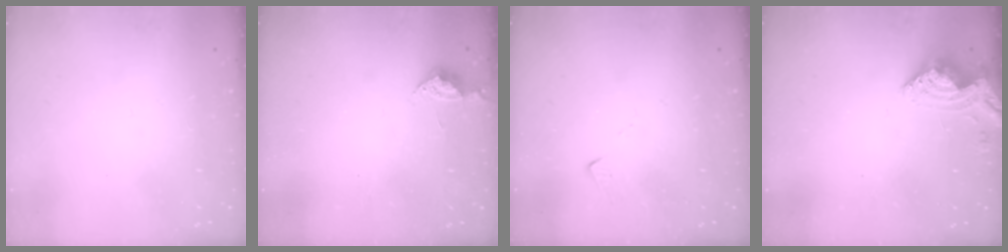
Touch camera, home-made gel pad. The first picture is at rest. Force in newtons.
{"total": 4.0, "press": 4.0, "slide": 0.7}
{"total": 3.3, "press": 3.3, "slide": 0.4}
{"total": 8.4, "press": 8.4, "slide": 0.4}